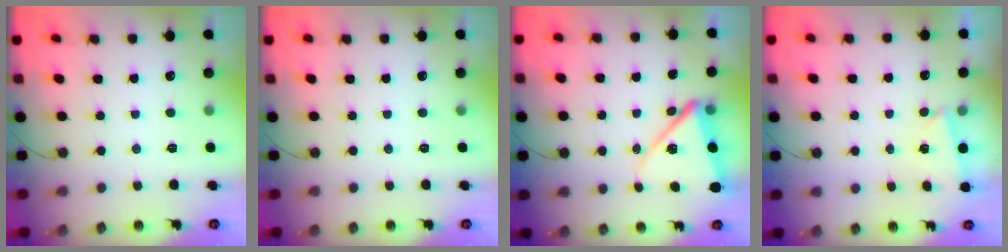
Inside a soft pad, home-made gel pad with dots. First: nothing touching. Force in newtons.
{"total": 0.0}
{"total": 11.5, "press": 11.4, "slide": 1.3}
{"total": 1.2, "press": 1.1, "slide": 0.5}